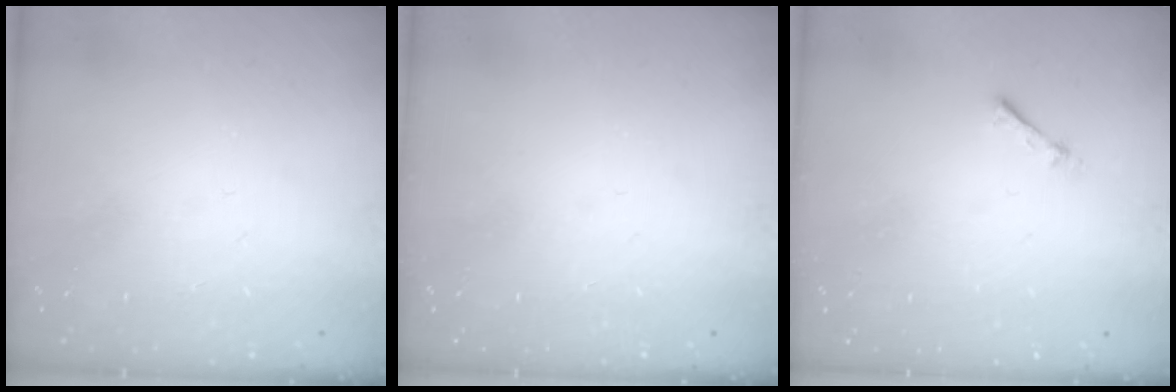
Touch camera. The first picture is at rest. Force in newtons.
{"total": 0.0}
{"total": 1.7, "press": 1.7, "slide": 0.2}